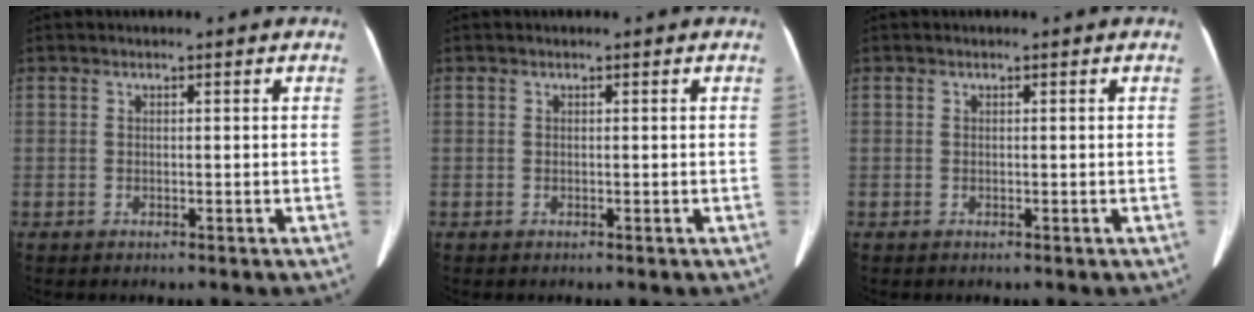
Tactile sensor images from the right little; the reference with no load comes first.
{"total": 0.0}
{"total": 0.0}